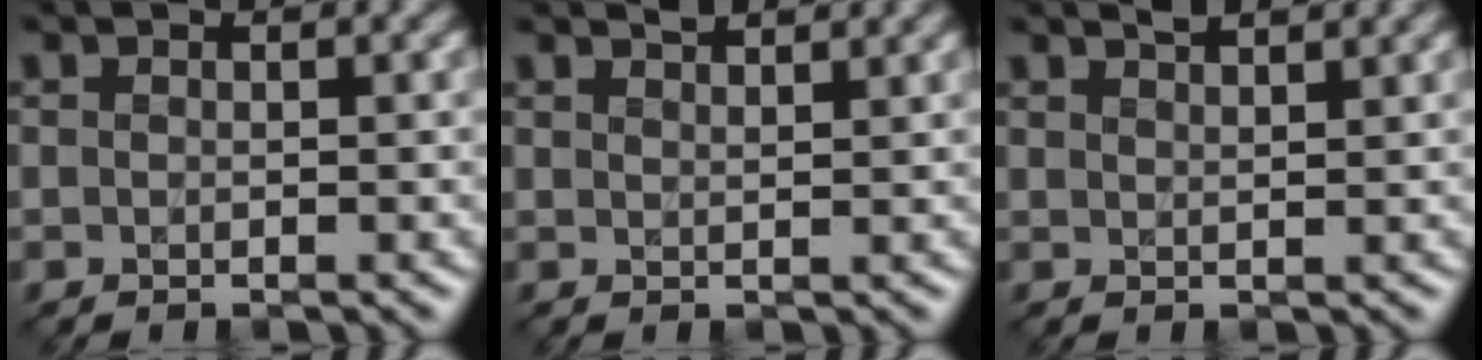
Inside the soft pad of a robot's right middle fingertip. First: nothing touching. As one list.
[{"total": 2.0, "force": [1.8, 0.4, 0.8], "torque": [-0.002, 0.004, 0.017]}, {"total": 2.4, "force": [2.0, 0.7, 1.2], "torque": [0.001, 0.009, 0.014]}]